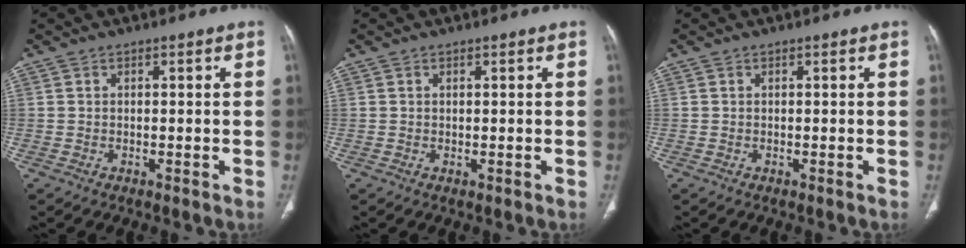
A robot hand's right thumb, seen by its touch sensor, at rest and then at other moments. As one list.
[{"total": 0.0}, {"total": 0.0}]